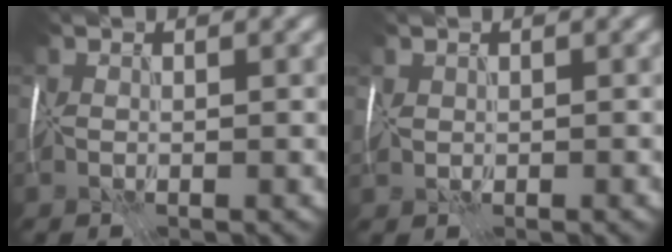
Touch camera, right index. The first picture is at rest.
{"total": 0.0}